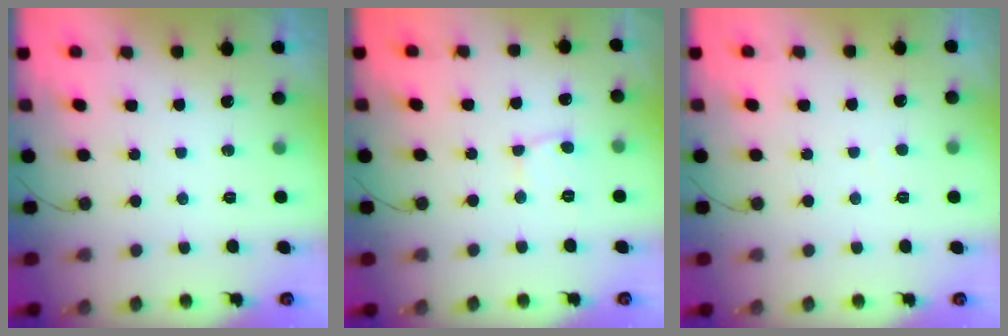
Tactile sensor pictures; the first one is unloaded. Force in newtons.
{"total": 2.9, "press": 2.9, "slide": 0.2}
{"total": 1.7, "press": 1.7, "slide": 0.1}